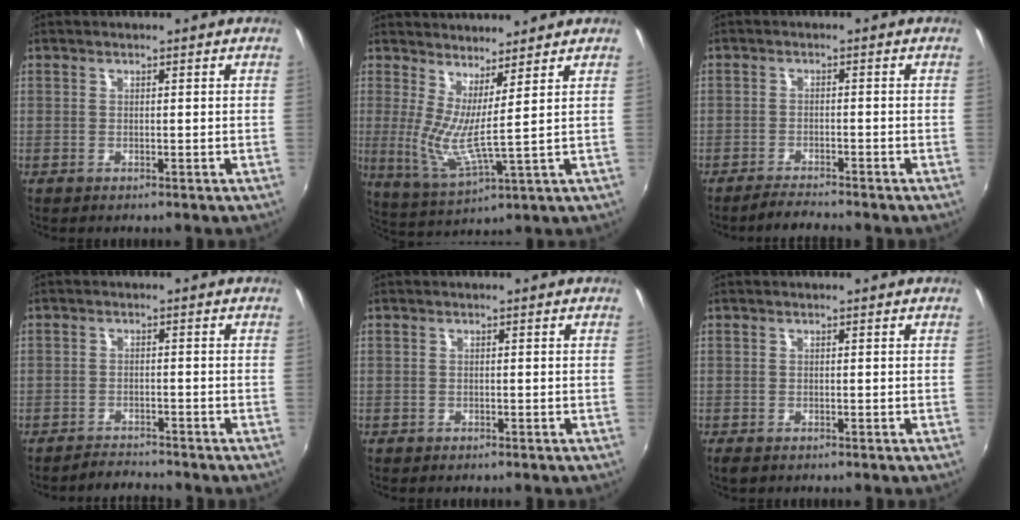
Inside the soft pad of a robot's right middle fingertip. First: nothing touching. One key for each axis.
{"total": 7.0, "fx": 3.6, "fy": -0.5, "fz": 5.9, "tx": -0.103, "ty": -0.016, "tz": 0.062}
{"total": 3.0, "fx": -3.0, "fy": 0.2, "fz": 0.6, "tx": -0.029, "ty": -0.006, "tz": -0.054}
{"total": 3.0, "fx": -2.9, "fy": 0.5, "fz": -0.1, "tx": -0.013, "ty": 0.001, "tz": -0.053}
{"total": 0.8, "fx": -0.6, "fy": 0.4, "fz": 0.2, "tx": -0.007, "ty": -0.002, "tz": -0.010}
{"total": 1.5, "fx": -0.9, "fy": 0.8, "fz": 0.8, "tx": -0.019, "ty": -0.007, "tz": -0.013}